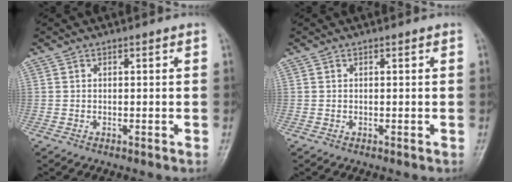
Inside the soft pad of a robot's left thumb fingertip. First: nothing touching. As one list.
[{"total": 0.0}]